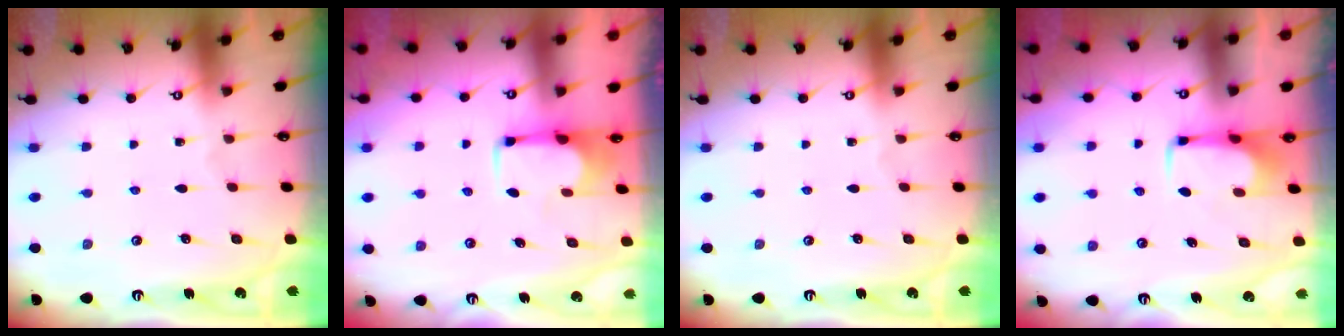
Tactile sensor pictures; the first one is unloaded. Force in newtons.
{"total": 1.9, "press": 1.7, "slide": 0.8}
{"total": 0.0}
{"total": 1.7, "press": 1.6, "slide": 0.4}